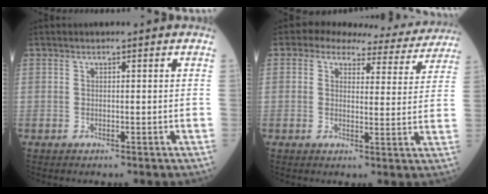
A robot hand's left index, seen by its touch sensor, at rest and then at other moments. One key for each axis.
{"total": 11.7, "fx": 10.2, "fy": 4.6, "fz": 3.2, "tx": -0.019, "ty": 0.006, "tz": 0.098}